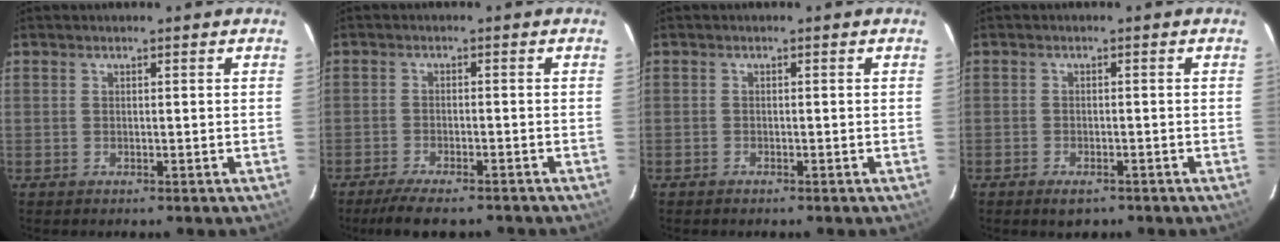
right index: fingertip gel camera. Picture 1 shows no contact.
{"total": 6.7, "force": [-5.3, 1.7, 3.8], "torque": [-0.088, -0.023, -0.085]}
{"total": 0.7, "force": [-0.6, 0.3, 0.0], "torque": [-0.003, 0.003, -0.011]}
{"total": 3.3, "force": [-2.3, 1.6, 1.7], "torque": [-0.039, -0.005, -0.036]}